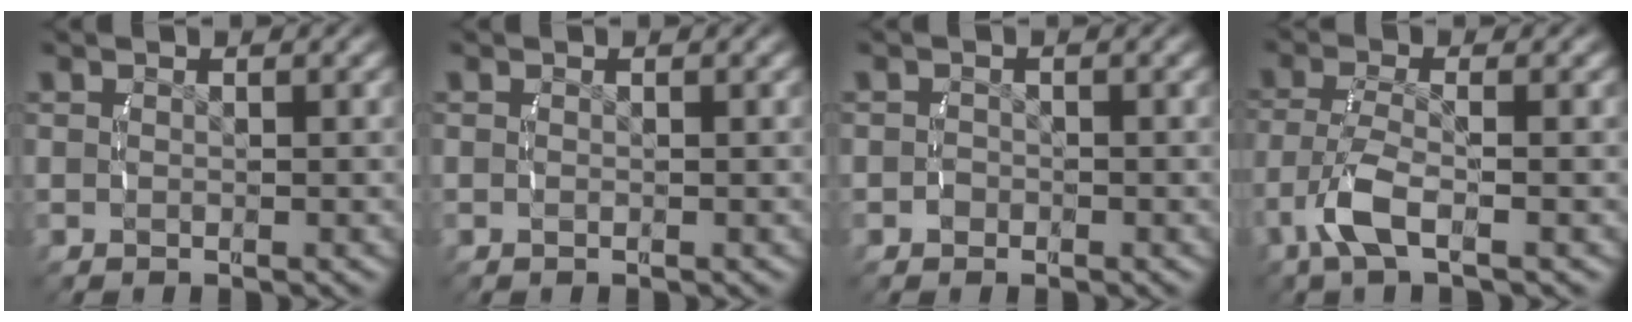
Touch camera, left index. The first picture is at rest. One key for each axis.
{"total": 0.0}
{"total": 0.6, "fx": -0.6, "fy": 0.1, "fz": -0.2, "tx": 0.002, "ty": -0.008, "tz": -0.007}
{"total": 3.3, "fx": -1.1, "fy": 0.8, "fz": 3.0, "tx": -0.084, "ty": -0.020, "tz": -0.008}